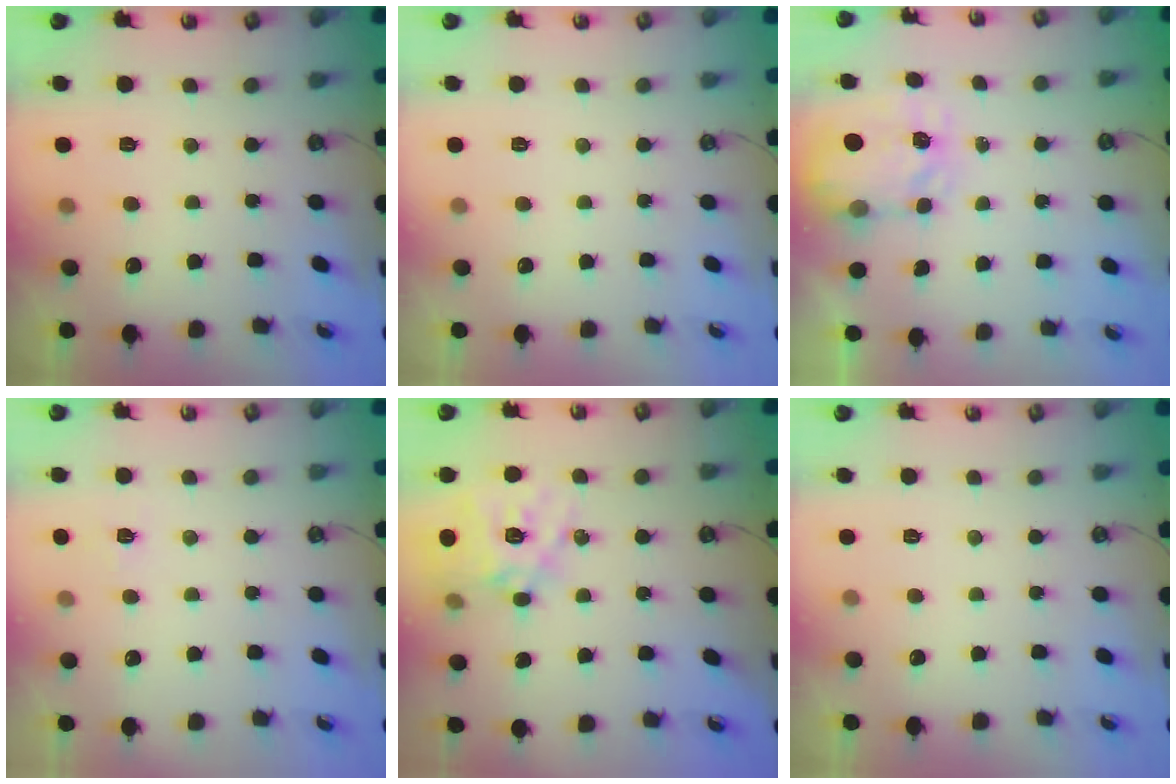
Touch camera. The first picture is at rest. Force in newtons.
{"total": 0.0}
{"total": 3.5, "press": 3.5, "slide": 0.4}
{"total": 2.8, "press": 2.8, "slide": 0.3}
{"total": 17.6, "press": 17.5, "slide": 1.9}
{"total": 0.0}